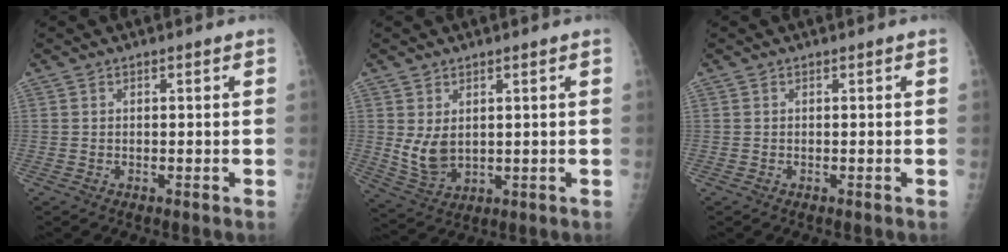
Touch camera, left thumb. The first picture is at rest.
{"total": 6.2, "force": [1.2, 4.0, 4.5], "torque": [-0.074, -0.017, 0.039]}
{"total": 0.0}